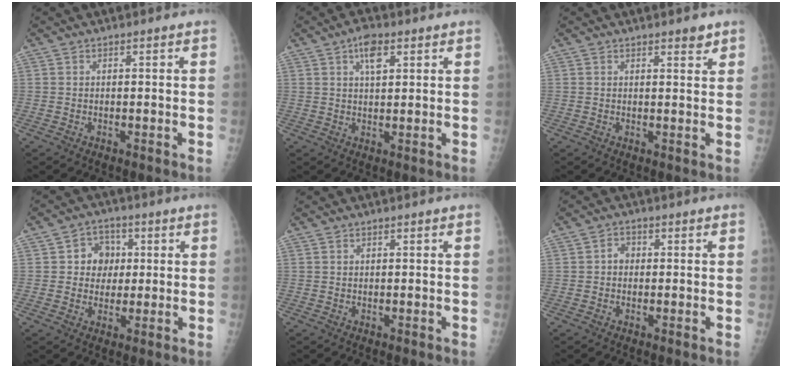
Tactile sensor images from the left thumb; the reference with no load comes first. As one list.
[{"total": 4.9, "force": [2.3, 2.2, 3.6], "torque": [-0.055, -0.004, 0.037]}, {"total": 2.0, "force": [1.5, 0.7, 1.1], "torque": [-0.006, -0.009, 0.018]}, {"total": 6.6, "force": [1.1, 5.8, 2.8], "torque": [-0.002, 0.005, 0.012]}, {"total": 0.0}, {"total": 2.2, "force": [0.0, 1.9, 1.1], "torque": [-0.004, 0.006, -0.005]}]